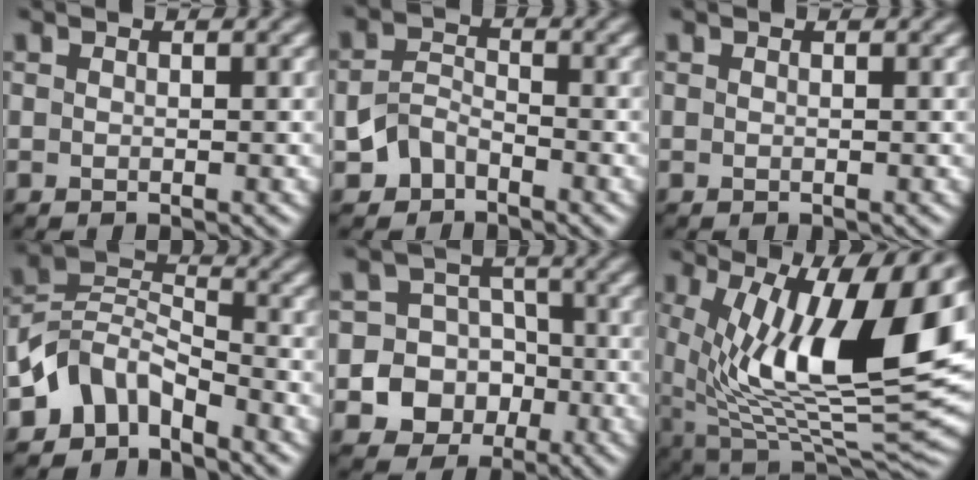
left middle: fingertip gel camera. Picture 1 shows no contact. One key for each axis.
{"total": 2.8, "fx": -1.6, "fy": 1.9, "fz": 1.2, "tx": -0.023, "ty": 0.010, "tz": -0.036}
{"total": 0.0}
{"total": 4.5, "fx": -3.2, "fy": 2.7, "fz": 1.7, "tx": -0.021, "ty": 0.009, "tz": -0.076}
{"total": 10.4, "fx": -3.4, "fy": 9.5, "fz": 2.2, "tx": -0.054, "ty": -0.008, "tz": -0.069}
{"total": 16.5, "fx": 3.2, "fy": 6.6, "fz": 14.7, "tx": -0.230, "ty": -0.007, "tz": 0.044}